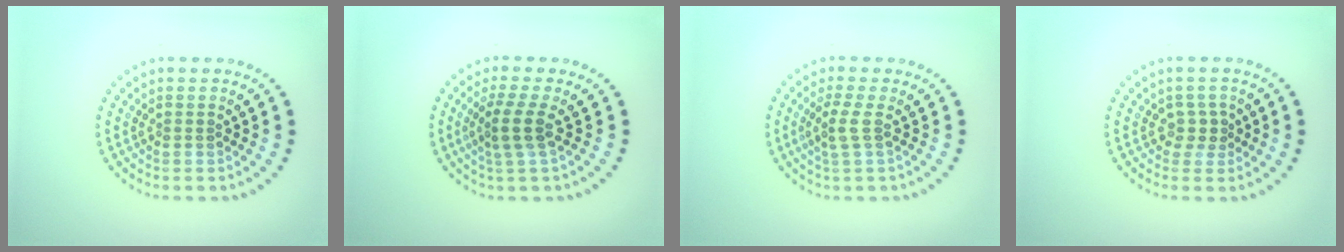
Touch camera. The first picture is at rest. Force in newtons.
{"total": 2.5, "press": 1.9, "slide": 1.7}
{"total": 1.8, "press": 1.4, "slide": 1.1}
{"total": 1.7, "press": 1.3, "slide": 1.0}